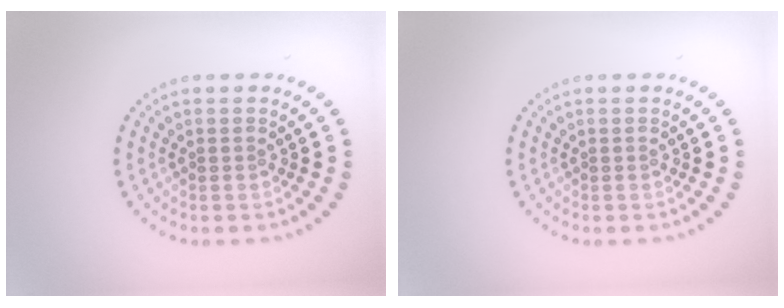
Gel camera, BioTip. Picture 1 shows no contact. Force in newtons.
{"total": 0.0}